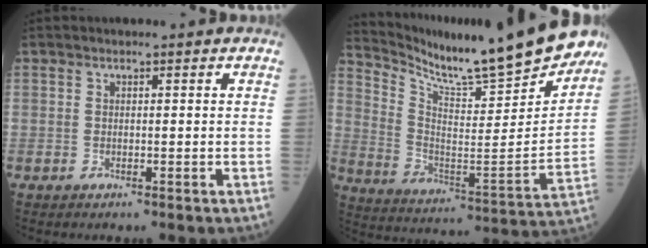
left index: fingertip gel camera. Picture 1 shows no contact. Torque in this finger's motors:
{"motor_torque": [0.02, -0.36, 0.25, 0.04]}